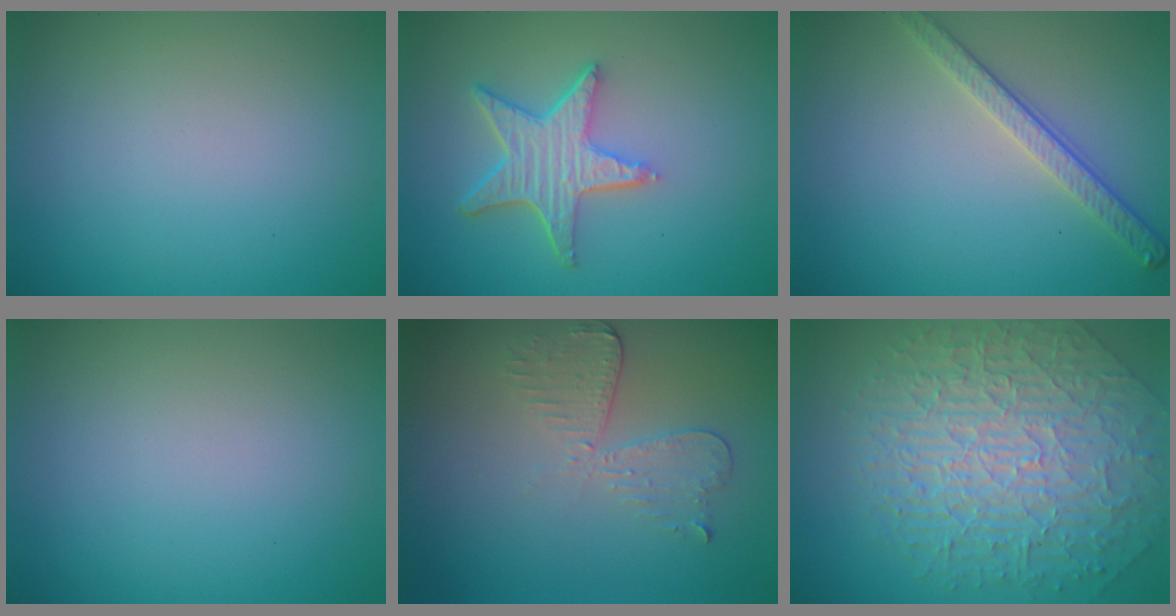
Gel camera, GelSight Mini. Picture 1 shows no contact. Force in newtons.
{"total": 5.1, "press": 4.1, "slide": 3.1}
{"total": 2.8, "press": 2.6, "slide": 1.0}
{"total": 0.0}
{"total": 3.0, "press": 2.6, "slide": 1.5}
{"total": 10.0, "press": 6.6, "slide": 7.5}